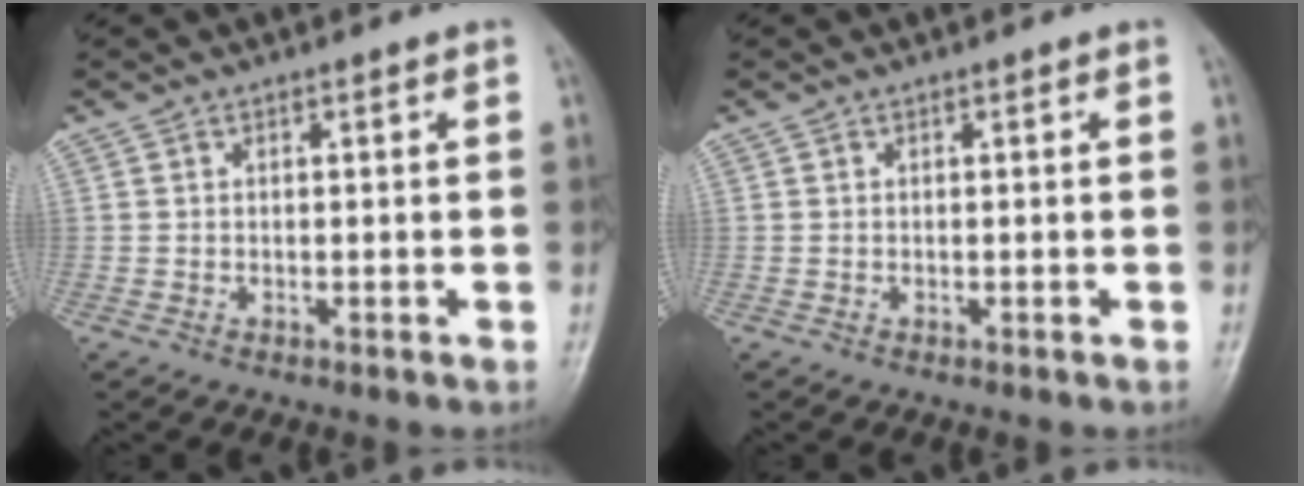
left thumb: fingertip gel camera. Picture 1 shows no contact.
{"total": 0.0}